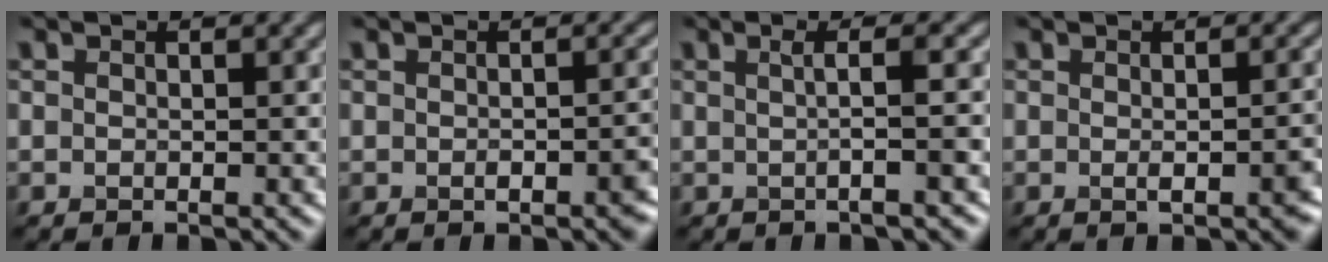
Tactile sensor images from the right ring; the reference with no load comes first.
{"total": 2.6, "force": [-1.1, 0.9, 2.2], "torque": [-0.027, 0.002, -0.012]}
{"total": 3.3, "force": [0.2, 1.0, 3.2], "torque": [-0.024, 0.008, -0.010]}
{"total": 3.0, "force": [-0.6, 0.9, 2.8], "torque": [-0.032, 0.001, -0.003]}